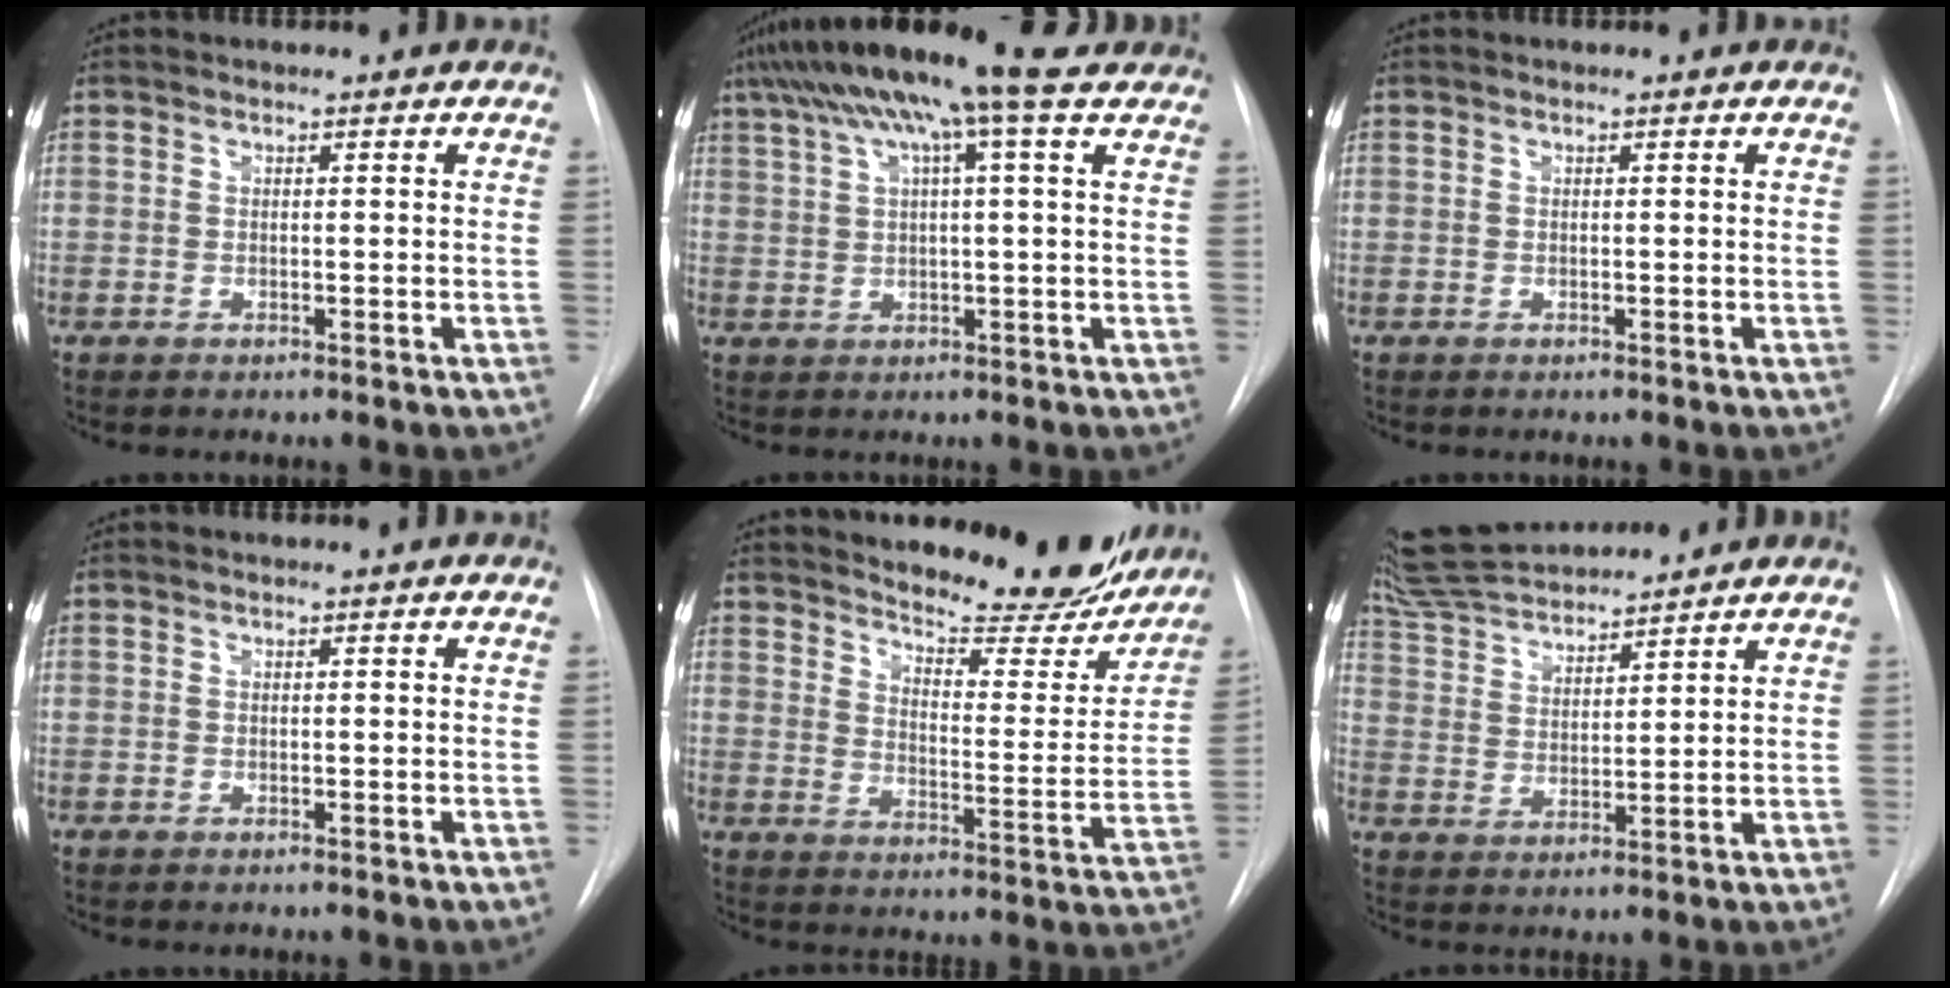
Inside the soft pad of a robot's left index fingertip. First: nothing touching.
{"total": 15.4, "force": [10.5, 1.4, 11.1], "torque": [-0.198, 0.058, 0.153]}
{"total": 0.0}
{"total": 0.0}
{"total": 20.9, "force": [19.2, 4.3, 7.1], "torque": [-0.095, -0.056, 0.242]}
{"total": 11.8, "force": [11.2, 1.2, 3.5], "torque": [-0.073, 0.023, 0.208]}